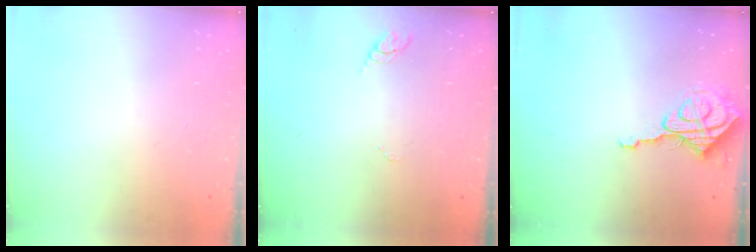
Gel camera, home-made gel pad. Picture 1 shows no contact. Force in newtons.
{"total": 2.9, "press": 2.9, "slide": 0.2}
{"total": 8.6, "press": 8.5, "slide": 0.7}